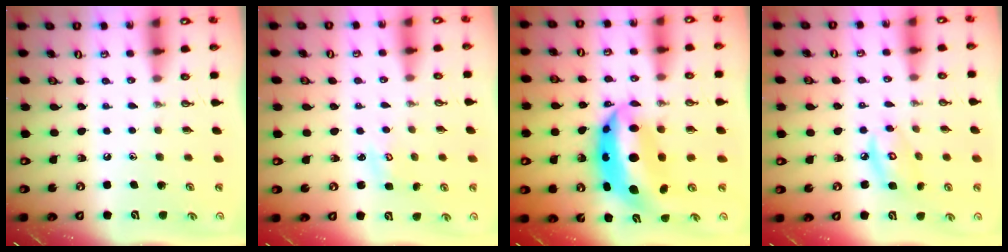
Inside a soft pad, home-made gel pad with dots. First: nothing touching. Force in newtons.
{"total": 2.5, "press": 2.5, "slide": 0.3}
{"total": 12.5, "press": 12.4, "slide": 1.2}
{"total": 7.4, "press": 7.4, "slide": 0.3}